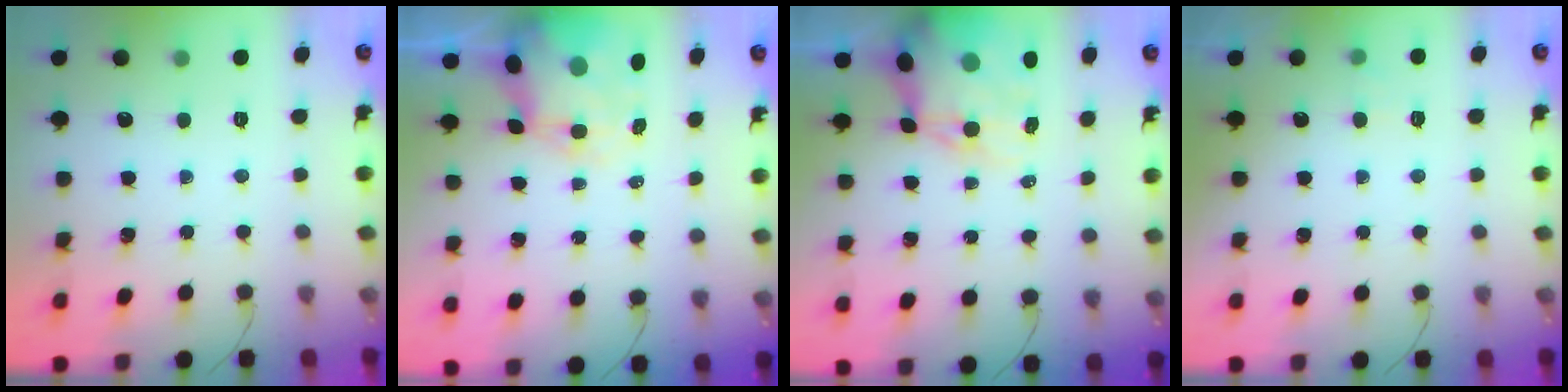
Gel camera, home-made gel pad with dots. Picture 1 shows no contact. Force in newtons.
{"total": 7.2, "press": 6.8, "slide": 2.4}
{"total": 12.1, "press": 11.7, "slide": 3.0}
{"total": 2.2, "press": 1.8, "slide": 1.3}